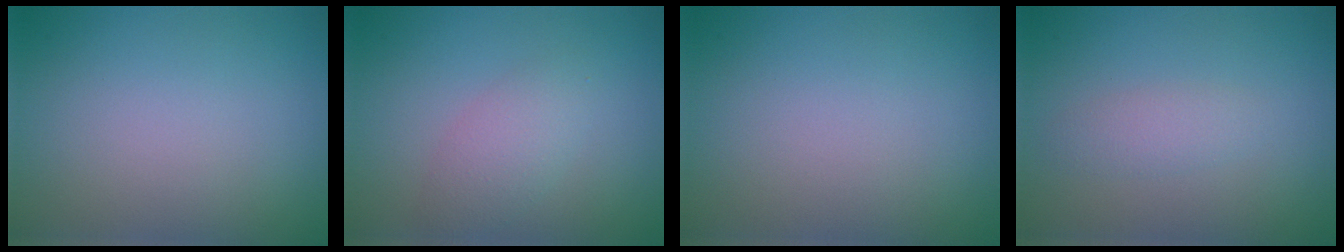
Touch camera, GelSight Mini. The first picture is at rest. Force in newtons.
{"total": 2.4, "press": 2.4, "slide": 0.2}
{"total": 0.0}
{"total": 1.4, "press": 1.4, "slide": 0.1}